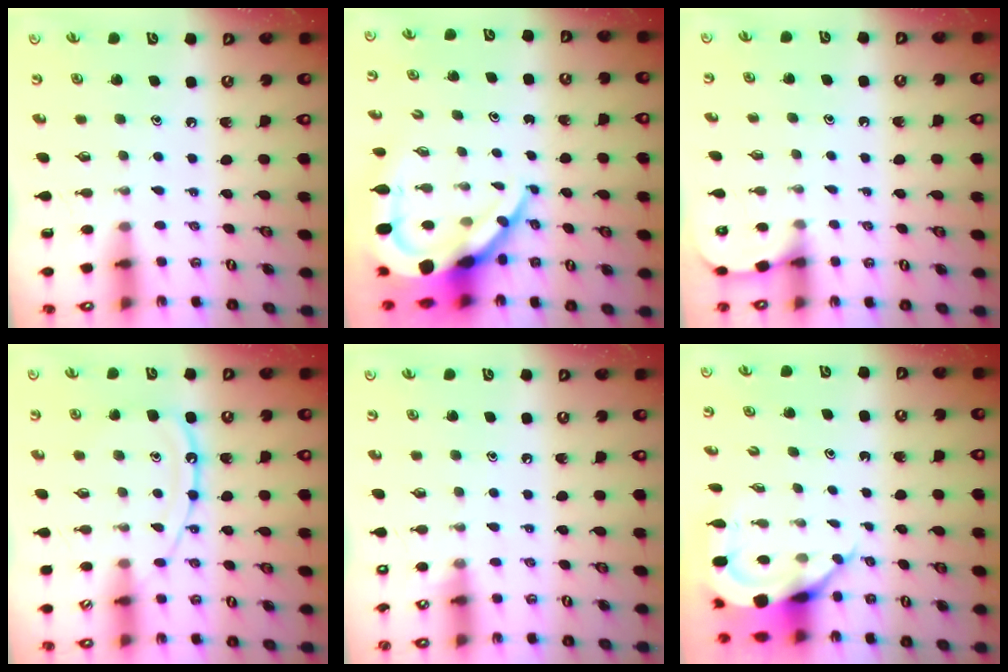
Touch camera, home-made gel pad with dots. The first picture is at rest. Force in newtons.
{"total": 14.6, "press": 14.5, "slide": 1.6}
{"total": 2.5, "press": 2.5, "slide": 0.2}
{"total": 12.4, "press": 12.4, "slide": 1.2}
{"total": 2.9, "press": 2.9, "slide": 0.4}
{"total": 6.7, "press": 6.7, "slide": 0.8}